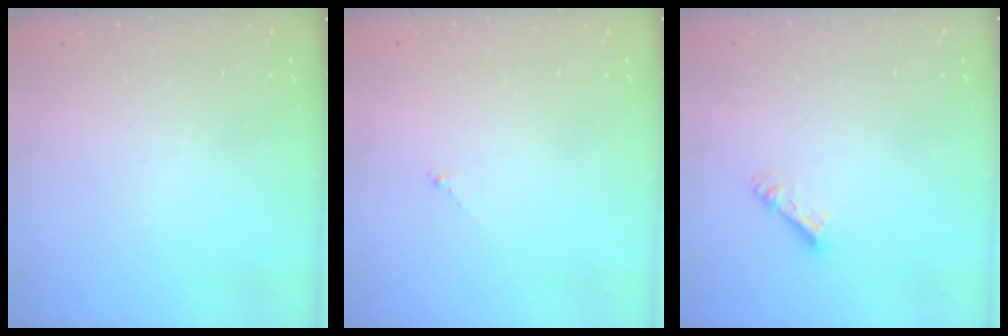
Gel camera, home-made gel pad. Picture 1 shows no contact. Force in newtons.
{"total": 0.7, "press": 0.6, "slide": 0.4}
{"total": 4.3, "press": 4.3, "slide": 0.3}